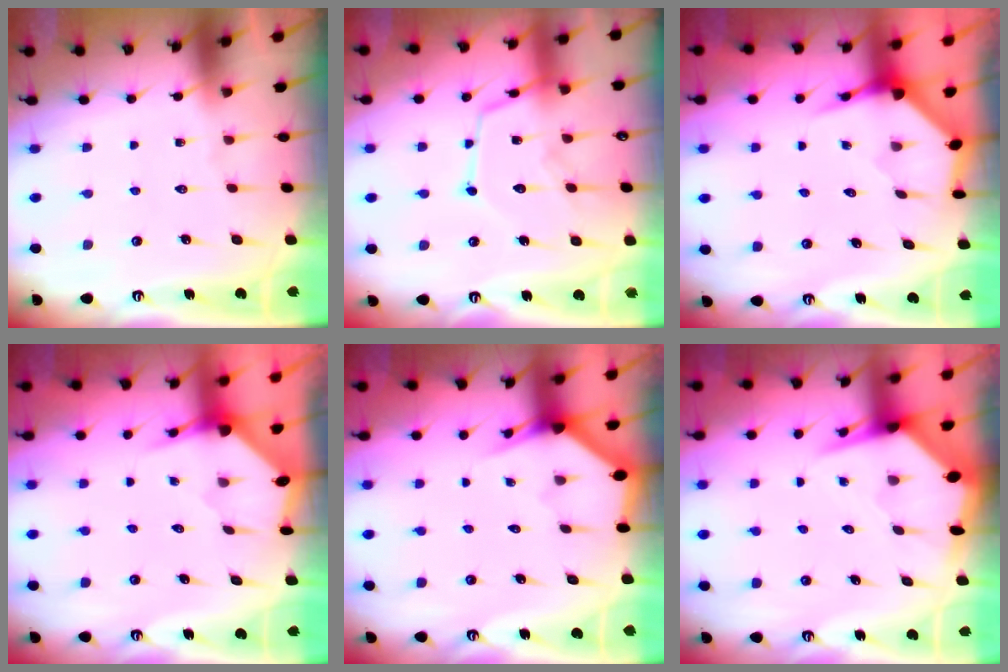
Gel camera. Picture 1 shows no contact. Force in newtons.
{"total": 13.2, "press": 13.1, "slide": 1.2}
{"total": 4.0, "press": 3.9, "slide": 0.4}
{"total": 3.2, "press": 3.2, "slide": 0.3}
{"total": 2.8, "press": 2.8, "slide": 0.1}
{"total": 5.3, "press": 5.2, "slide": 0.5}